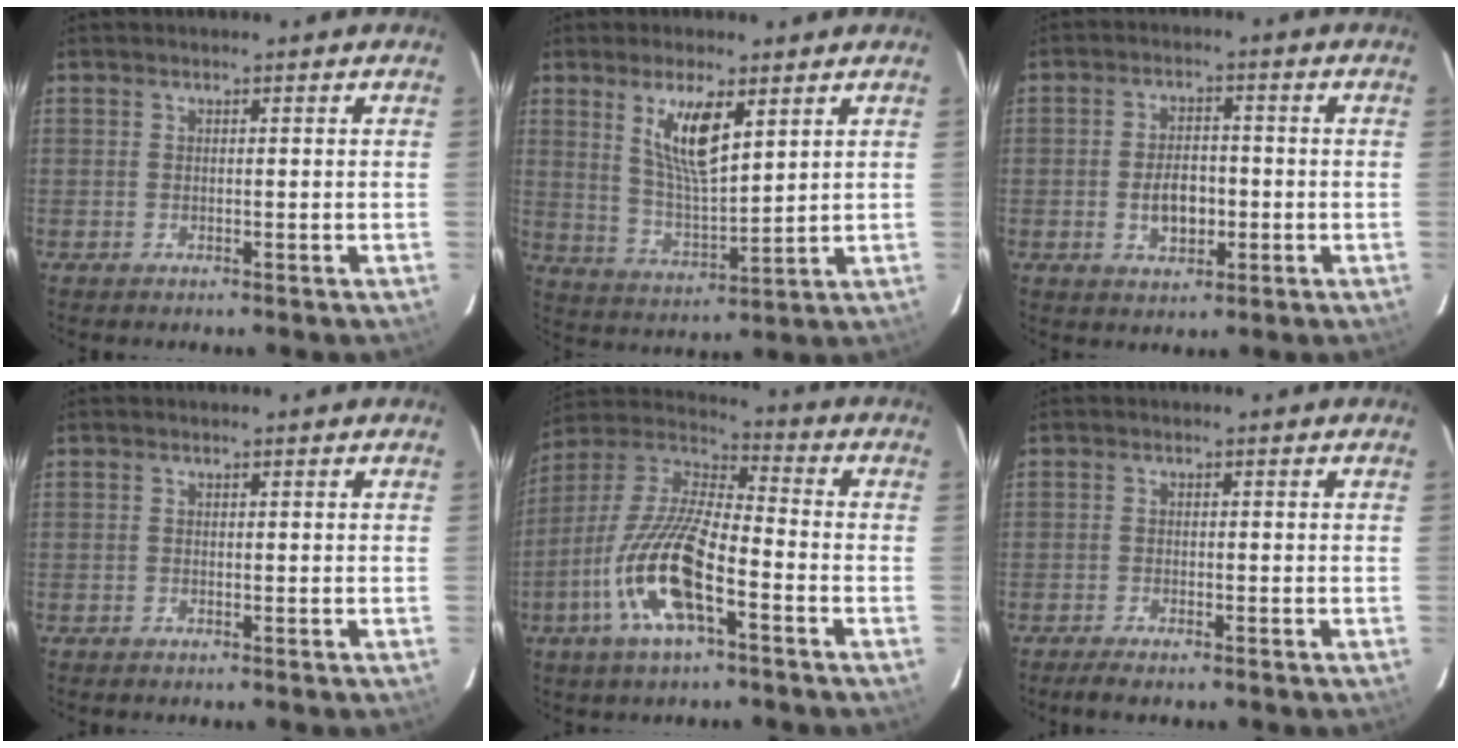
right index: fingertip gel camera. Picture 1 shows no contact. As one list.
[{"total": 9.8, "force": [4.8, 2.9, 8.1], "torque": [-0.144, -0.005, 0.099]}, {"total": 6.2, "force": [-1.3, 3.7, 4.8], "torque": [-0.092, 0.006, -0.015]}, {"total": 0.0}, {"total": 16.3, "force": [-7.0, 4.6, 14.0], "torque": [-0.286, -0.012, -0.142]}, {"total": 2.8, "force": [-2.3, 0.4, 1.6], "torque": [-0.041, -0.006, -0.042]}]